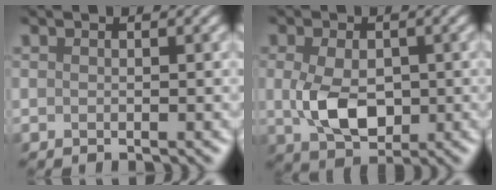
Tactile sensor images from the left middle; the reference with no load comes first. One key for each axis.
{"total": 5.2, "fx": -0.3, "fy": 3.2, "fz": 4.0, "tx": -0.091, "ty": -0.002, "tz": 0.002}